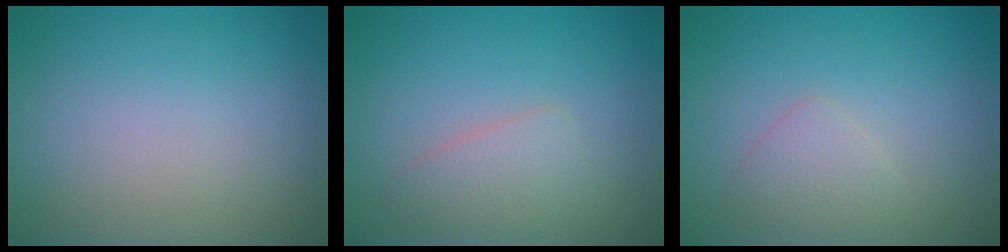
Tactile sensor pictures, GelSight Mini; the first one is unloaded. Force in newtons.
{"total": 2.3, "press": 2.3, "slide": 0.0}
{"total": 1.7, "press": 1.7, "slide": 0.1}